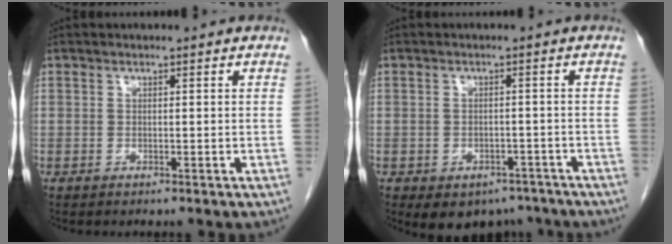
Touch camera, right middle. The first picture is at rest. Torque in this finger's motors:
{"motor_torque": [0.08, -0.08, 0.05, 0.03]}